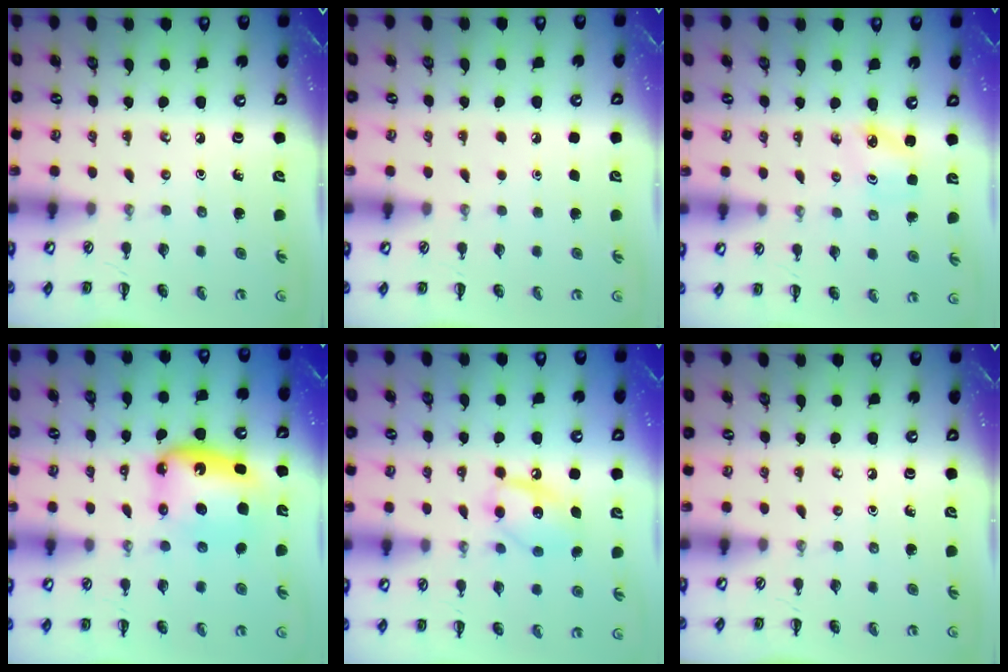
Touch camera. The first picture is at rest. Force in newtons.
{"total": 1.8, "press": 1.7, "slide": 0.1}
{"total": 2.3, "press": 2.3, "slide": 0.4}
{"total": 8.5, "press": 8.2, "slide": 2.3}
{"total": 11.4, "press": 11.3, "slide": 1.6}
{"total": 0.0}